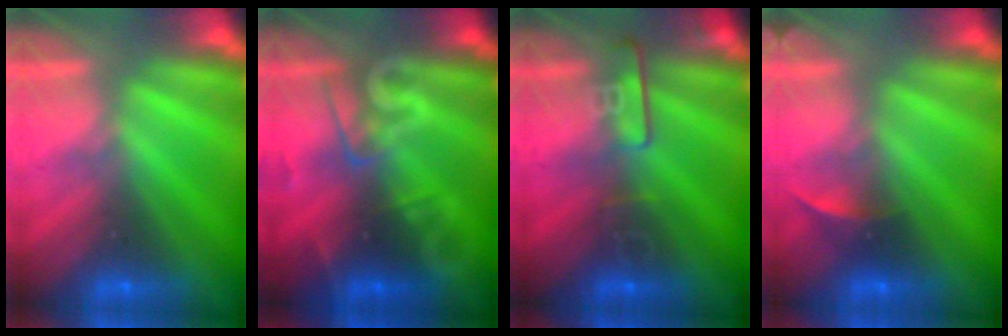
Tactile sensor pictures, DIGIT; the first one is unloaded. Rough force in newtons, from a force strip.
{"total": 2.8}
{"total": 2.4}
{"total": 2.2}